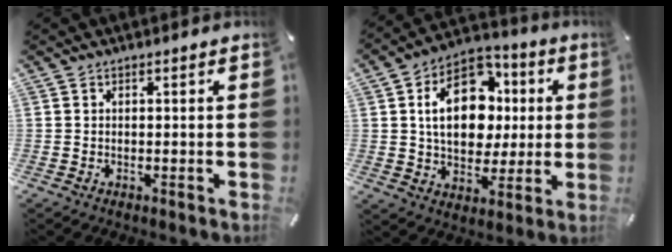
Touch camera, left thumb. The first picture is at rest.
{"total": 17.3, "force": [2.6, 12.9, 11.2], "torque": [-0.182, 0.006, 0.049]}